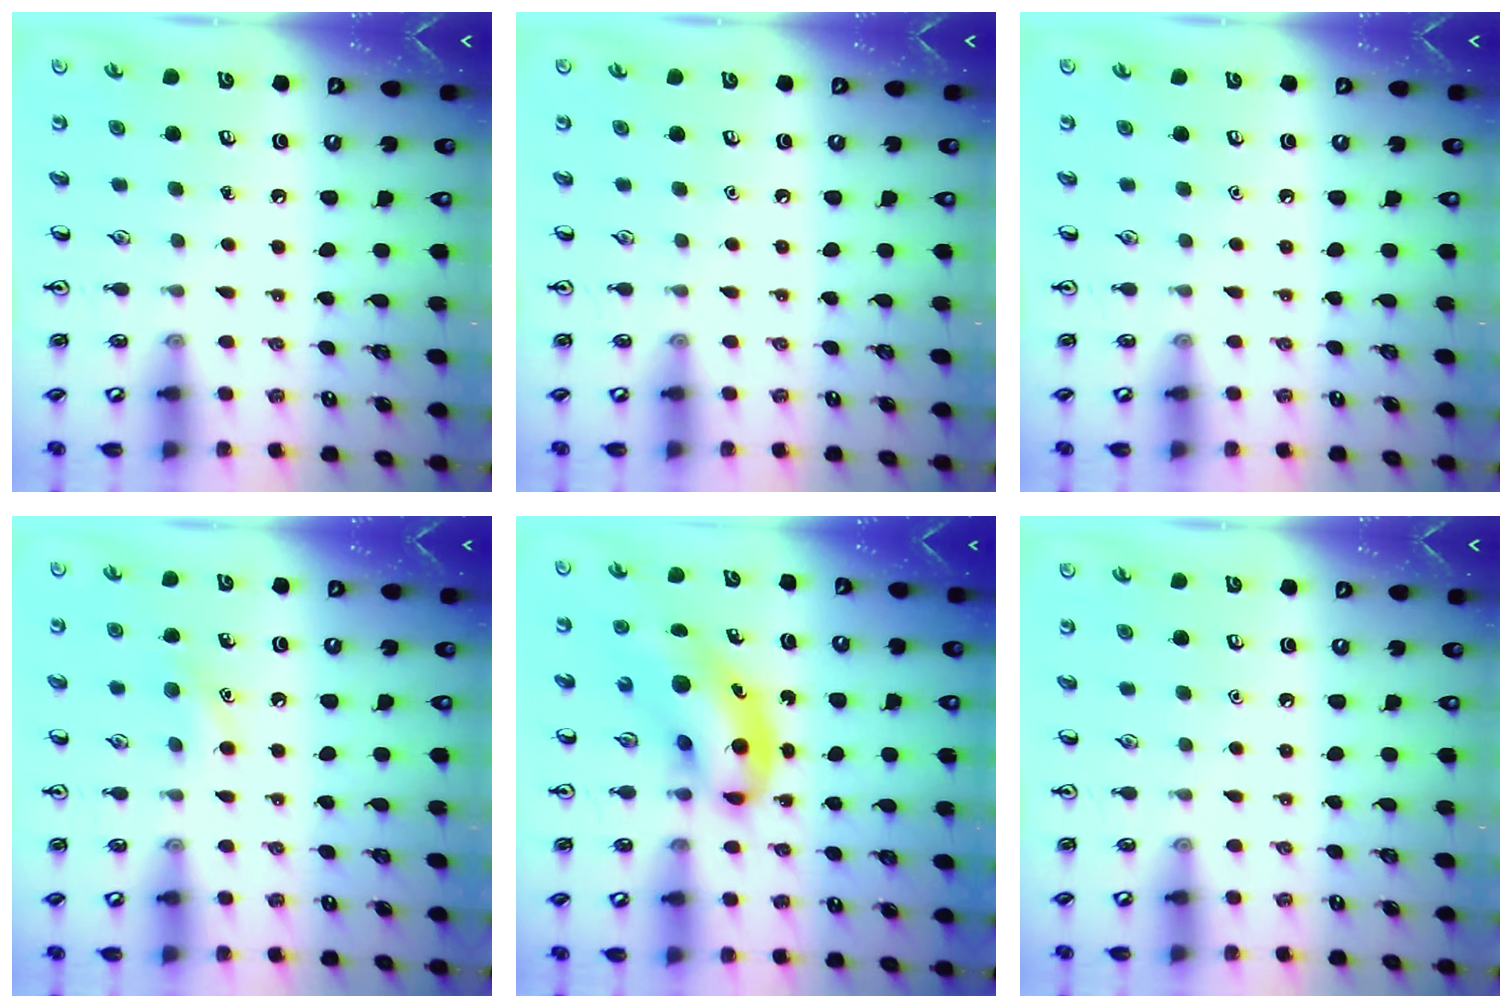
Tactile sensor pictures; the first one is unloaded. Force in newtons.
{"total": 0.0}
{"total": 0.0}
{"total": 6.9, "press": 6.6, "slide": 2.1}
{"total": 9.3, "press": 8.9, "slide": 2.6}
{"total": 0.0}